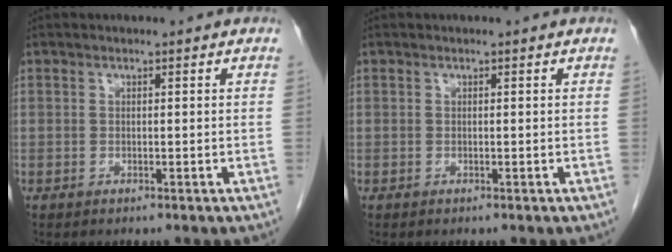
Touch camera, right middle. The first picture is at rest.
{"total": 0.0}